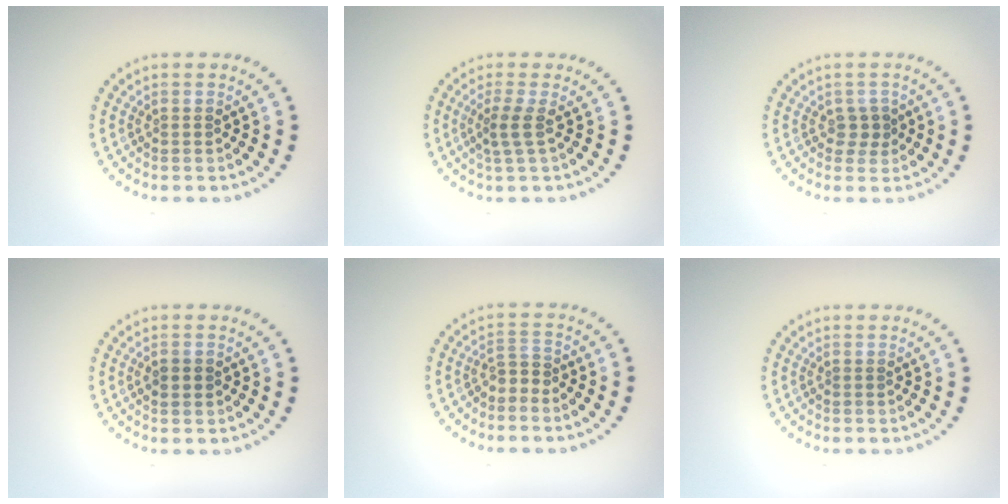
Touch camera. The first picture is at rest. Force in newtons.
{"total": 2.0, "press": 1.3, "slide": 1.5}
{"total": 1.5, "press": 1.3, "slide": 0.6}
{"total": 1.8, "press": 1.8, "slide": 0.1}
{"total": 1.6, "press": 1.0, "slide": 1.2}
{"total": 0.0}